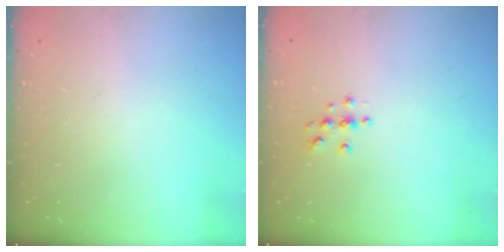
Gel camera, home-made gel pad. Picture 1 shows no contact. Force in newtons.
{"total": 4.0, "press": 3.9, "slide": 0.4}